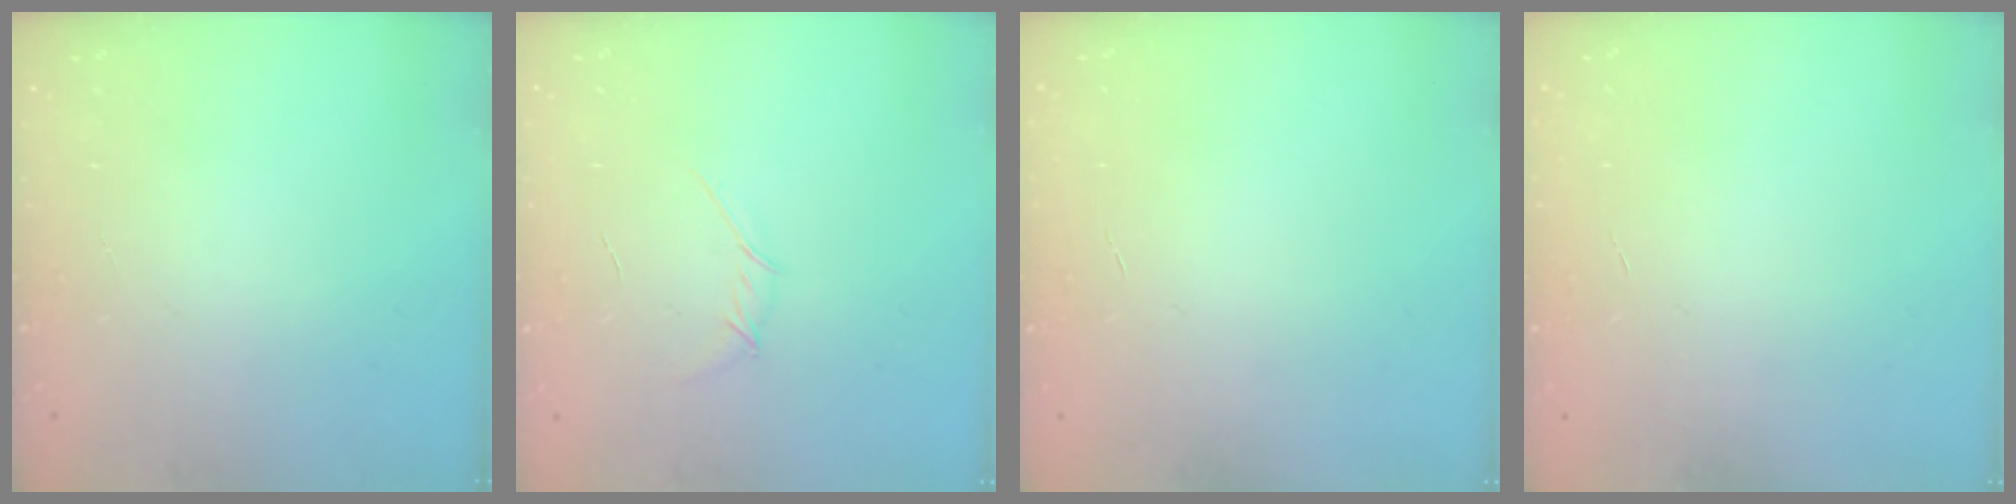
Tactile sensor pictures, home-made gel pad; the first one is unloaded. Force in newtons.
{"total": 3.0, "press": 2.9, "slide": 0.6}
{"total": 0.0}
{"total": 0.0}